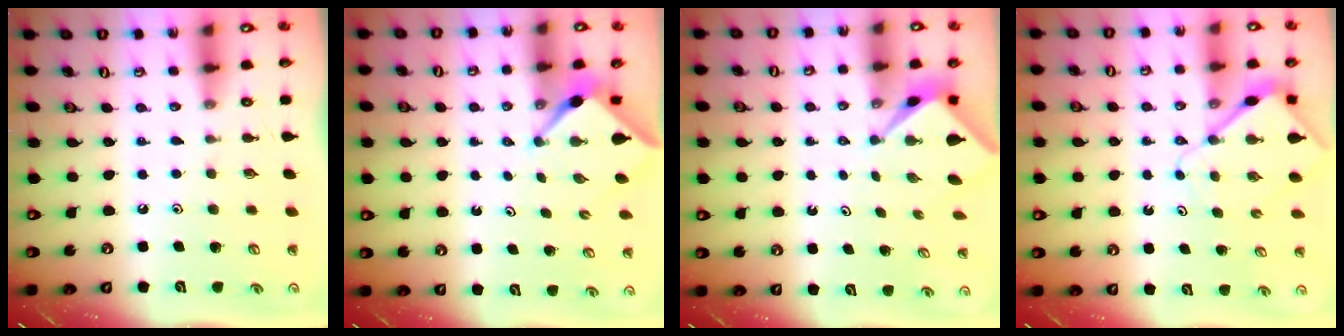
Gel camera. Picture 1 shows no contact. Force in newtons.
{"total": 3.0, "press": 3.0, "slide": 0.3}
{"total": 2.2, "press": 2.2, "slide": 0.2}
{"total": 7.5, "press": 7.5, "slide": 0.8}